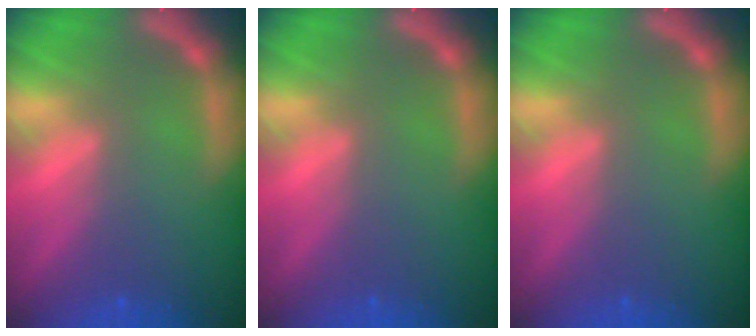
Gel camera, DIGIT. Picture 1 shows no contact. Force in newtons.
{"total": 0.0}
{"total": 0.0}